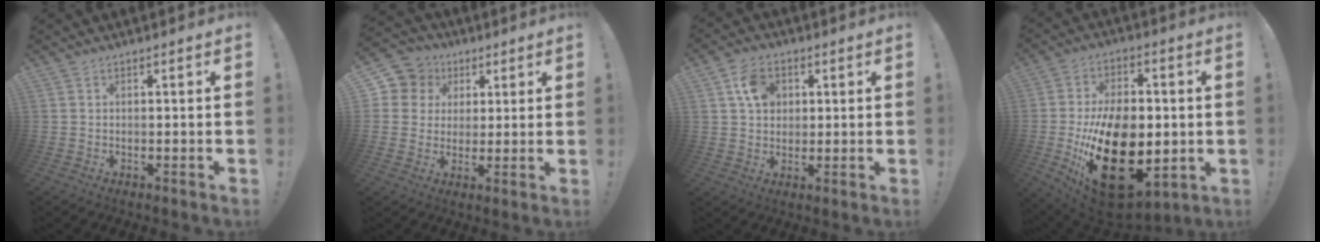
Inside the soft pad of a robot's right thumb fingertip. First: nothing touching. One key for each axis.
{"total": 8.6, "fx": 2.4, "fy": 8.0, "fz": 1.9, "tx": -0.036, "ty": -0.014, "tz": 0.051}
{"total": 8.4, "fx": 2.9, "fy": 6.6, "fz": 4.3, "tx": -0.065, "ty": 0.003, "tz": 0.056}
{"total": 28.4, "fx": -5.4, "fy": 17.2, "fz": 21.9, "tx": -0.382, "ty": 0.011, "tz": -0.065}